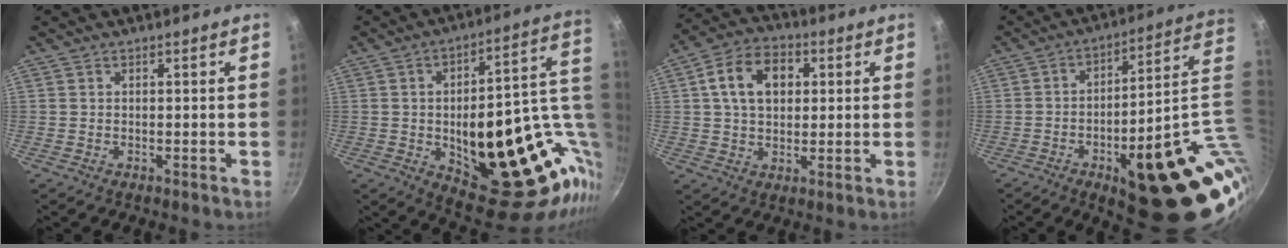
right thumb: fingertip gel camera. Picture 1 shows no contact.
{"total": 30.4, "force": [-1.9, 14.4, 26.6], "torque": [-0.306, 0.003, 0.000]}
{"total": 11.4, "force": [2.6, 8.1, 7.5], "torque": [-0.107, 0.013, 0.032]}
{"total": 27.1, "force": [-4.1, 8.8, 25.3], "torque": [-0.287, 0.004, -0.040]}